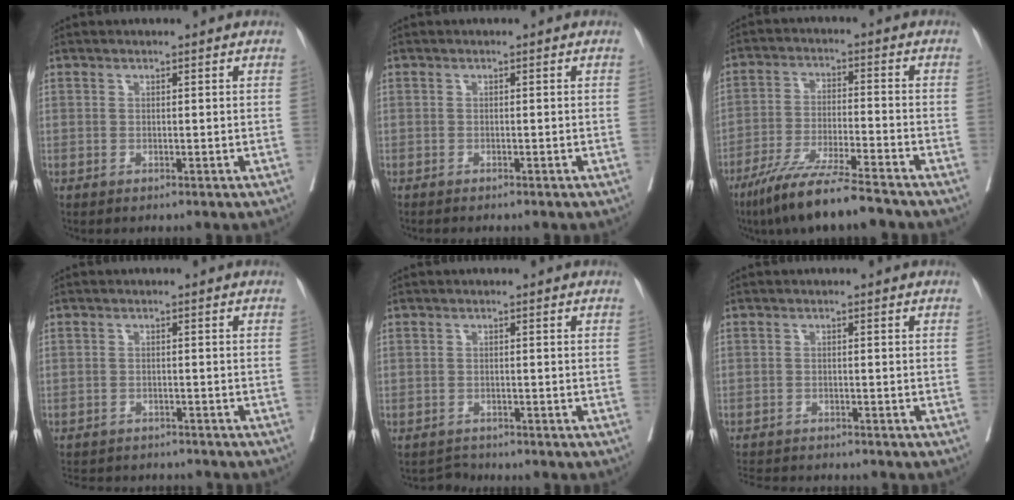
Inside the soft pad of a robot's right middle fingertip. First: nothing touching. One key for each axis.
{"total": 2.5, "fx": -2.2, "fy": 0.3, "fz": 1.1, "tx": -0.018, "ty": -0.003, "tz": -0.026}
{"total": 11.6, "fx": -9.3, "fy": 0.0, "fz": 6.9, "tx": -0.117, "ty": -0.033, "tz": -0.160}
{"total": 9.8, "fx": -9.1, "fy": 2.9, "fz": 2.4, "tx": -0.047, "ty": 0.003, "tz": -0.117}
{"total": 1.7, "fx": -1.4, "fy": 0.2, "fz": -0.8, "tx": 0.015, "ty": -0.008, "tz": -0.024}
{"total": 7.5, "fx": -7.1, "fy": 1.1, "fz": 2.3, "tx": -0.032, "ty": -0.007, "tz": -0.107}